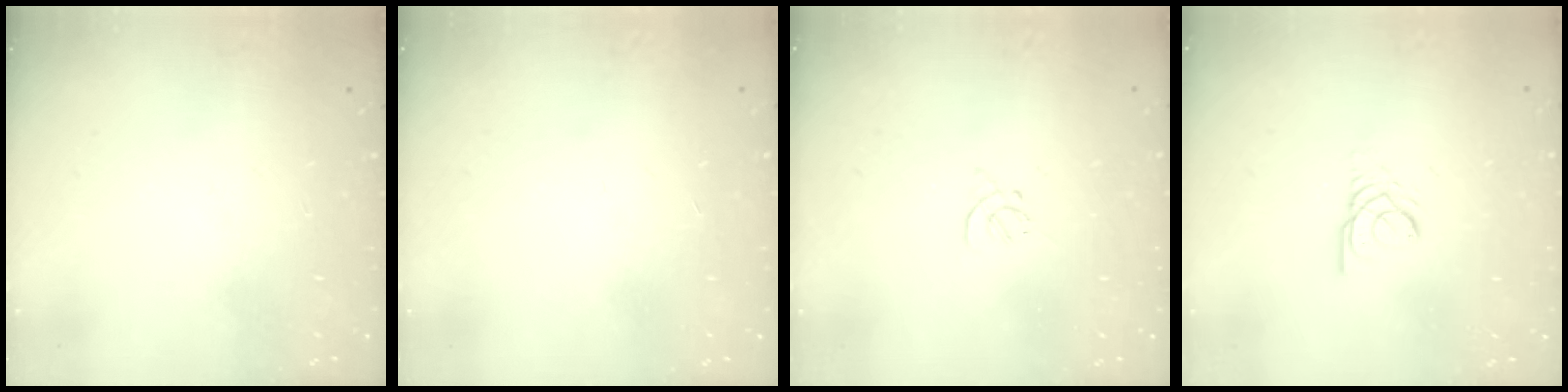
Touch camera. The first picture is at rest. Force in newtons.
{"total": 0.9, "press": 0.8, "slide": 0.2}
{"total": 1.4, "press": 1.3, "slide": 0.5}
{"total": 2.6, "press": 2.6, "slide": 0.1}